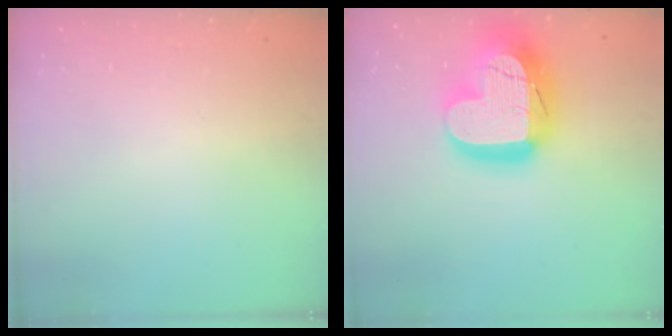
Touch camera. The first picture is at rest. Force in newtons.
{"total": 26.0, "press": 25.9, "slide": 2.1}